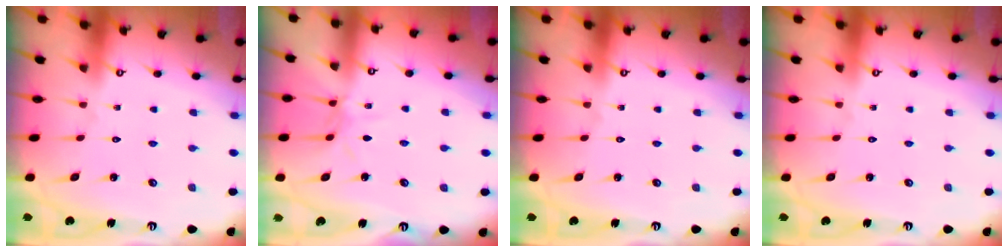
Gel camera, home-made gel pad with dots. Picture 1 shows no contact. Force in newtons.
{"total": 5.4, "press": 5.3, "slide": 0.5}
{"total": 0.0}
{"total": 0.0}